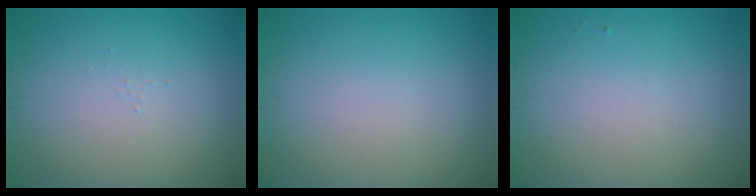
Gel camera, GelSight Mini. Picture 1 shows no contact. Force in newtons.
{"total": 0.0}
{"total": 0.0}